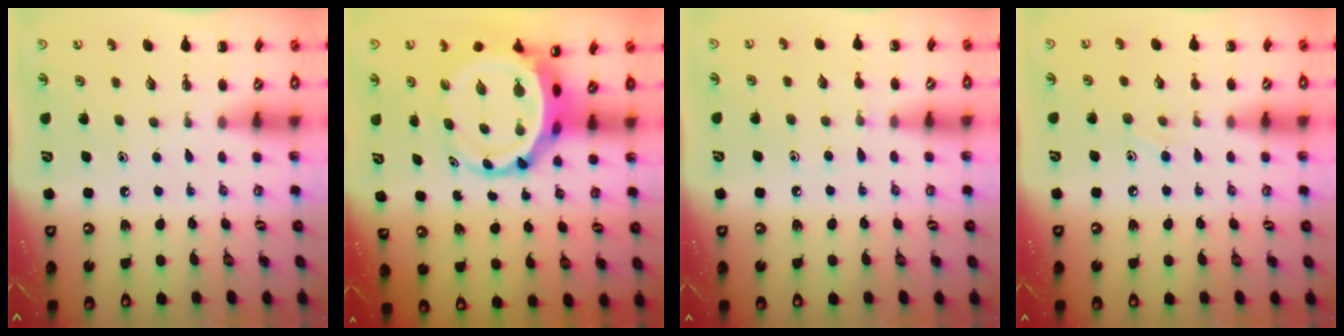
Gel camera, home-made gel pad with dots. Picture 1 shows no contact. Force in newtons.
{"total": 6.6, "press": 6.3, "slide": 2.0}
{"total": 4.4, "press": 4.1, "slide": 1.4}
{"total": 5.4, "press": 5.1, "slide": 1.8}